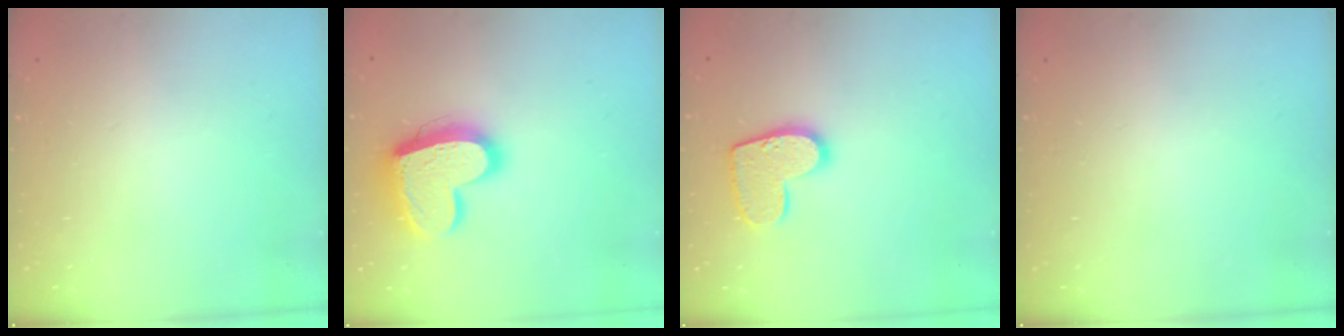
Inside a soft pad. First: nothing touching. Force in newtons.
{"total": 18.7, "press": 18.6, "slide": 1.6}
{"total": 12.9, "press": 12.9, "slide": 0.8}
{"total": 0.0}